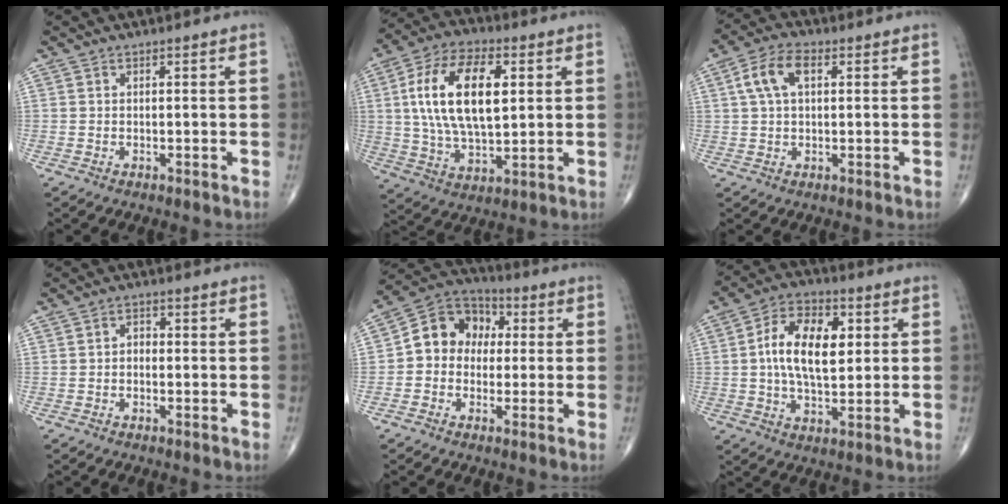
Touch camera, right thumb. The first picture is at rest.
{"total": 18.2, "force": [3.6, 9.1, 15.4], "torque": [-0.281, 0.001, 0.064]}
{"total": 7.2, "force": [2.0, 3.9, 5.7], "torque": [-0.118, 0.017, 0.035]}
{"total": 2.0, "force": [-0.3, 1.5, 1.3], "torque": [-0.013, 0.010, -0.010]}
{"total": 11.1, "force": [0.7, 9.3, 5.9], "torque": [-0.064, 0.033, -0.003]}
{"total": 13.6, "force": [2.0, 7.5, 11.2], "torque": [-0.183, 0.006, 0.030]}